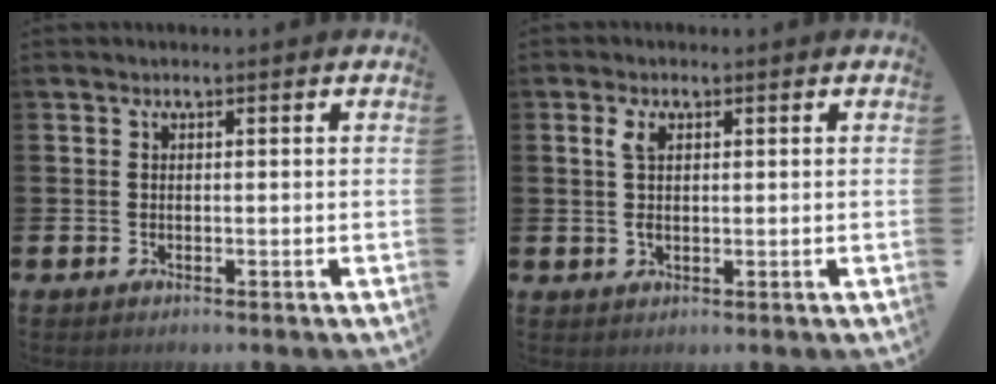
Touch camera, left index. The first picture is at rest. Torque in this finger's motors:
{"motor_torque": [0.03, -0.01, 0.02, 0.07]}